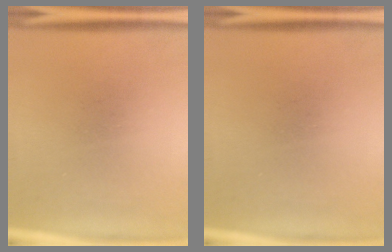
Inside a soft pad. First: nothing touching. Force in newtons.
{"total": 0.0}